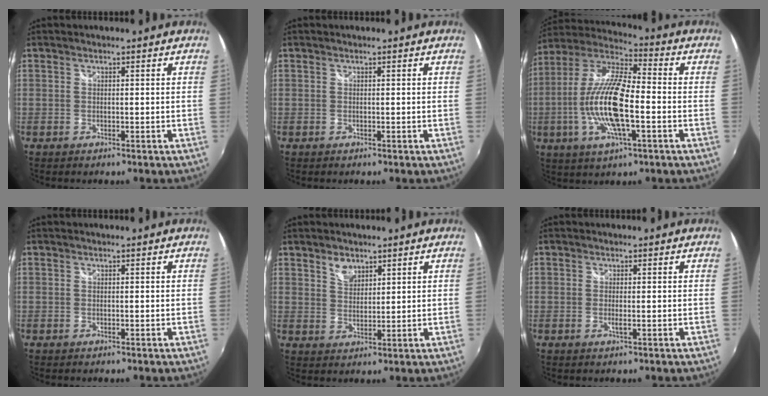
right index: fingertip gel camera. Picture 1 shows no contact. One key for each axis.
{"total": 0.0}
{"total": 17.2, "fx": -3.6, "fy": 4.8, "fz": 16.1, "tx": -0.319, "ty": -0.005, "tz": -0.077}
{"total": 0.0}
{"total": 3.6, "fx": 2.5, "fy": 2.1, "fz": 1.5, "tx": -0.020, "ty": 0.003, "tz": 0.045}
{"total": 1.0, "fx": -0.1, "fy": -0.1, "fz": 0.9, "tx": -0.019, "ty": -0.002, "tz": -0.004}